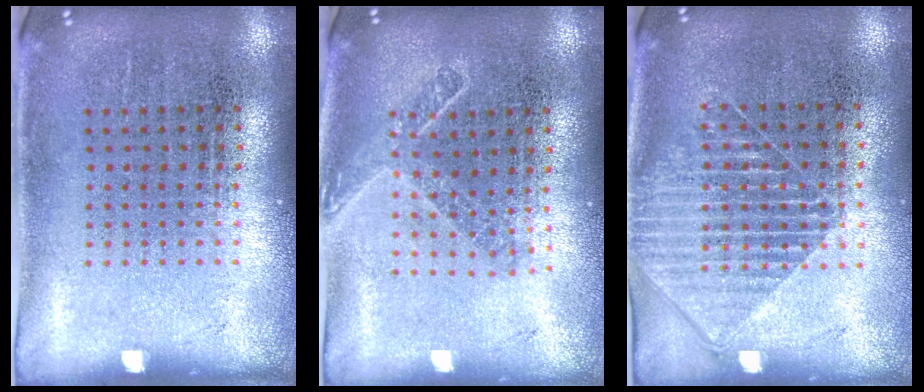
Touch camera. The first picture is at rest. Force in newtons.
{"total": 1.6, "press": 1.2, "slide": 1.0}
{"total": 1.4, "press": 1.2, "slide": 0.8}